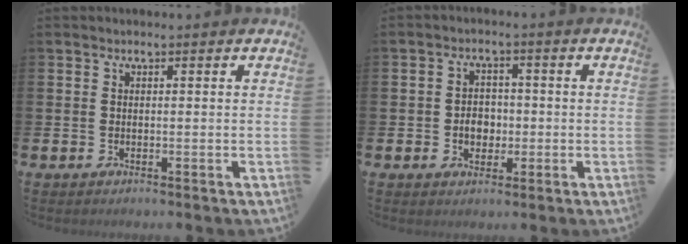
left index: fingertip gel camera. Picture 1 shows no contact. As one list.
[{"total": 3.3, "force": [-0.5, 2.6, 1.9], "torque": [-0.023, -0.002, -0.017]}]